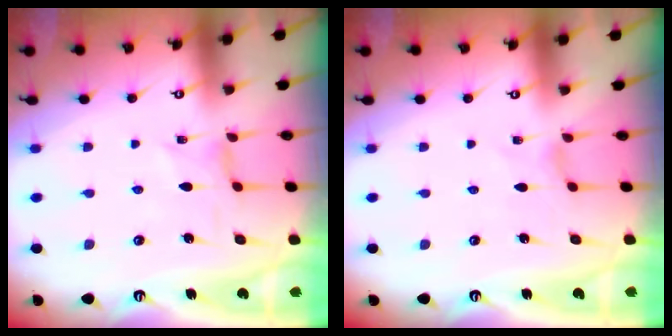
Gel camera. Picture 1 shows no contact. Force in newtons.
{"total": 0.0}